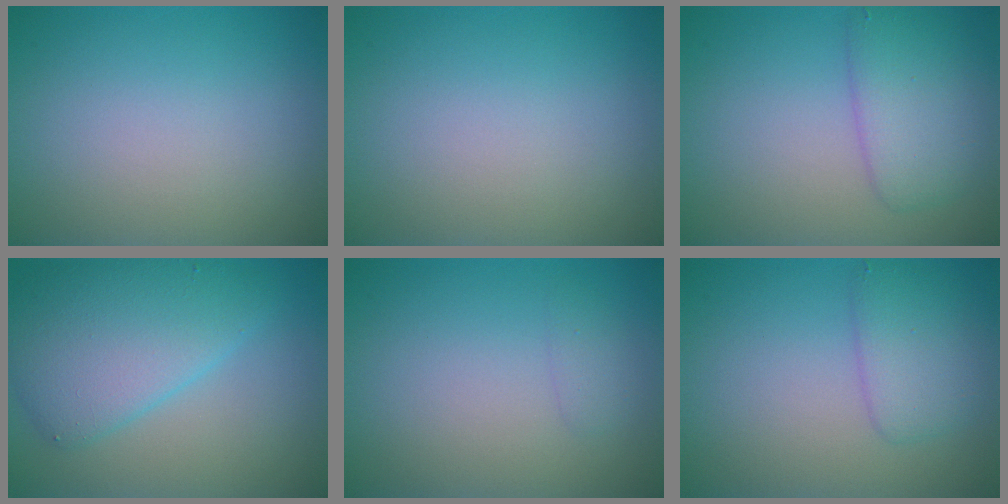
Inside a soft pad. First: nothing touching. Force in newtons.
{"total": 0.0}
{"total": 3.8, "press": 3.8, "slide": 0.1}
{"total": 6.0, "press": 6.0, "slide": 0.2}
{"total": 0.9, "press": 0.9, "slide": 0.1}
{"total": 2.8, "press": 2.8, "slide": 0.1}